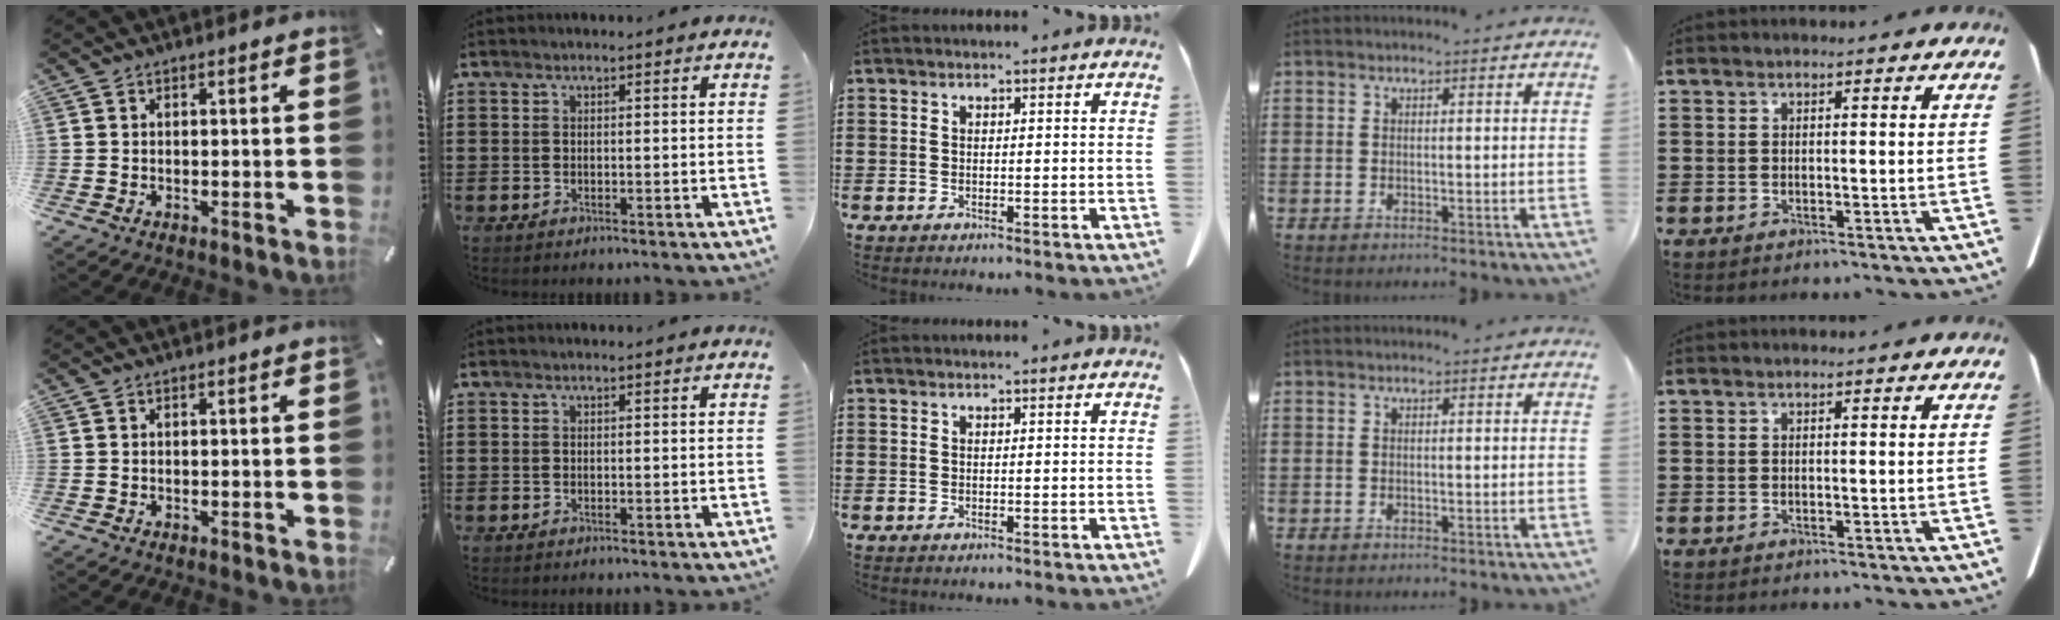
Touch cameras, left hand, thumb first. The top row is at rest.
{}